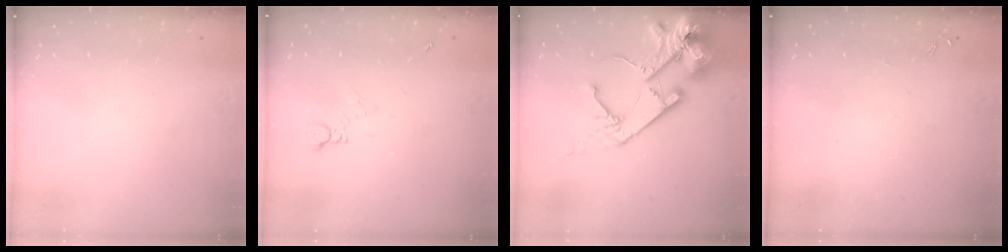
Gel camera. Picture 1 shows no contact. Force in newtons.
{"total": 2.4, "press": 2.3, "slide": 0.3}
{"total": 22.0, "press": 21.8, "slide": 2.7}
{"total": 0.0}